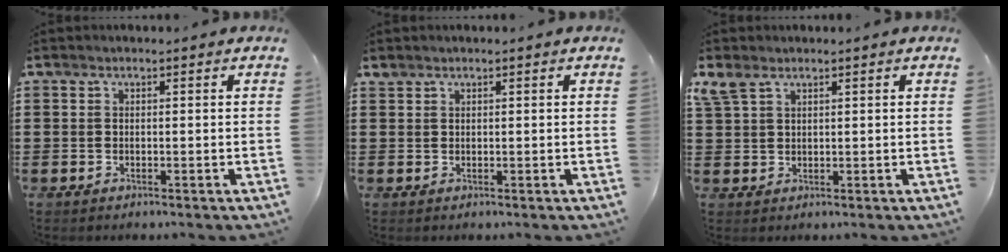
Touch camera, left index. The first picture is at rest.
{"total": 0.8, "force": [0.7, 0.3, 0.2], "torque": [-0.005, 0.002, 0.014]}
{"total": 2.8, "force": [1.9, 1.3, 1.5], "torque": [-0.037, 0.003, 0.037]}